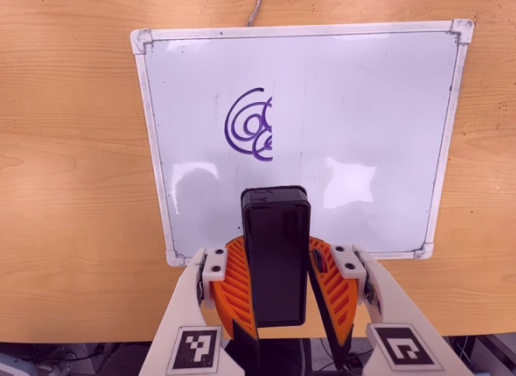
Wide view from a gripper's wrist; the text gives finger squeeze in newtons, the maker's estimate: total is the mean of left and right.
{"total": 9.7, "left": 9.8, "right": 9.5}